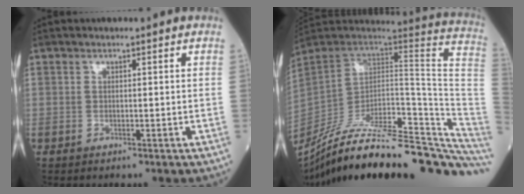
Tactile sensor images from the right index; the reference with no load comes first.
{"total": 34.2, "force": [-29.4, 4.4, 17.0], "torque": [-0.169, -0.025, -0.416]}